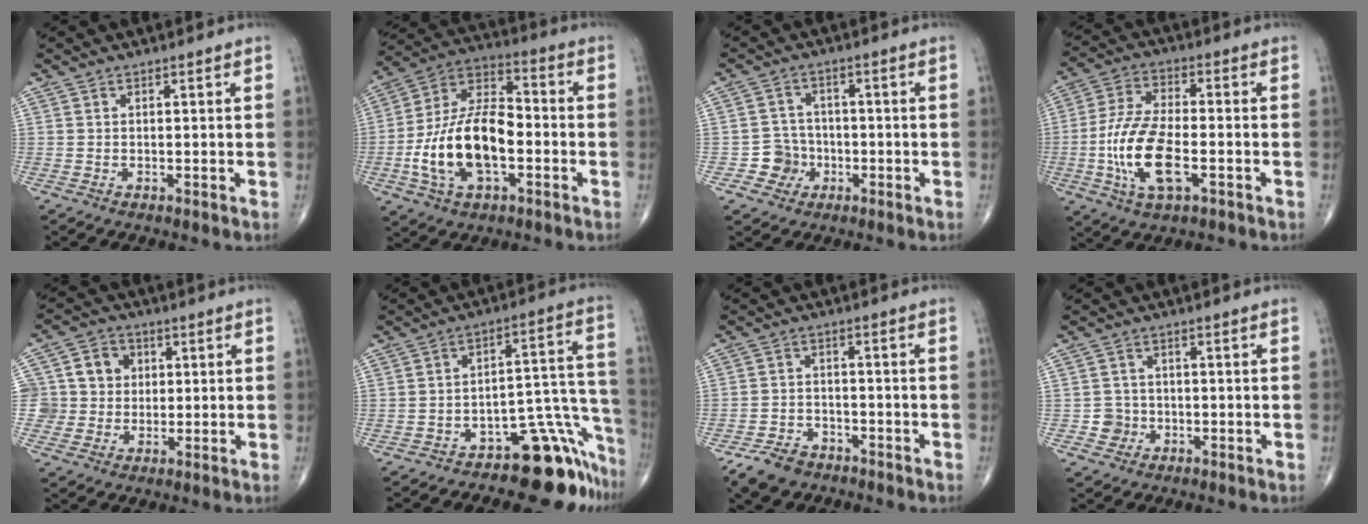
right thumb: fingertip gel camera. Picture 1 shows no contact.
{"total": 18.6, "force": [-4.0, 9.9, 15.2], "torque": [-0.281, 0.036, -0.073]}
{"total": 5.1, "force": [-1.8, 4.7, 0.6], "torque": [0.025, 0.016, -0.033]}
{"total": 13.7, "force": [-3.5, 6.0, 11.8], "torque": [-0.244, 0.013, -0.066]}
{"total": 9.2, "force": [1.4, 8.8, 2.4], "torque": [-0.003, 0.012, 0.022]}
{"total": 15.0, "force": [-11.1, 5.9, 8.2], "torque": [-0.027, 0.143, -0.157]}
{"total": 6.4, "force": [-4.5, 3.9, 2.2], "torque": [-0.035, 0.016, -0.081]}
{"total": 3.1, "force": [-0.9, 3.0, 0.2], "torque": [0.017, 0.010, -0.018]}